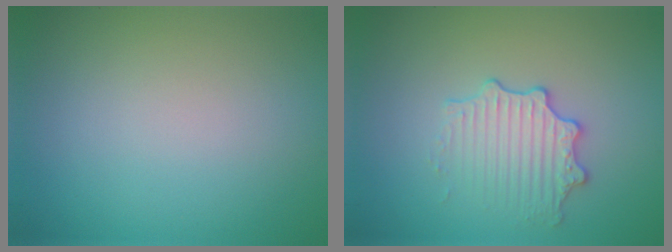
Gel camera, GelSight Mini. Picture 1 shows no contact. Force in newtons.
{"total": 2.9, "press": 2.8, "slide": 0.7}